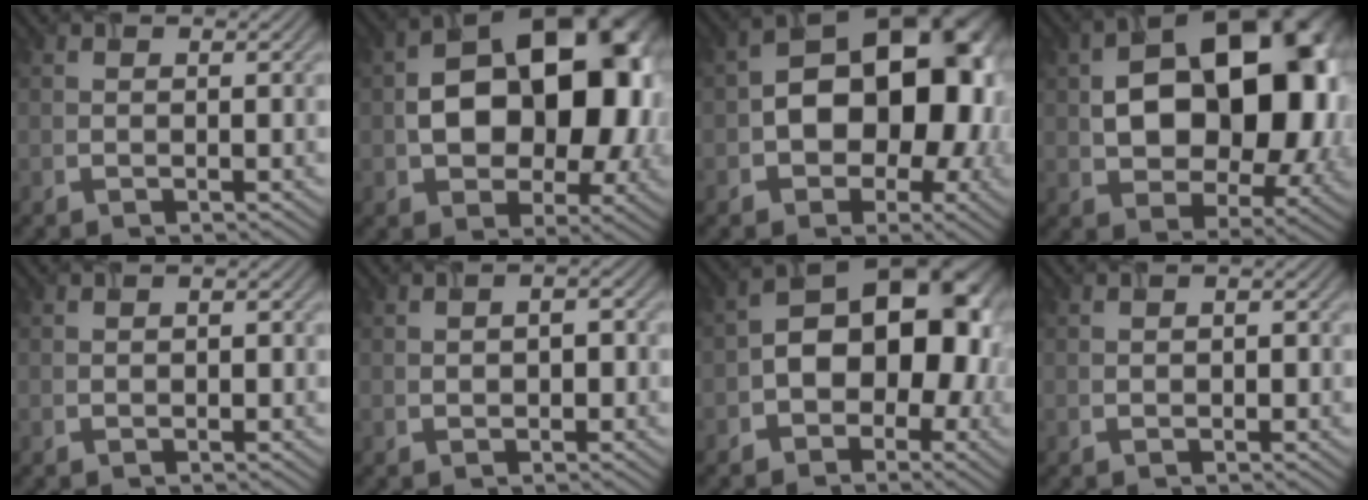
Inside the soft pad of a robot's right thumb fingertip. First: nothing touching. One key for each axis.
{"total": 15.2, "fx": 0.3, "fy": 10.3, "fz": 11.2, "tx": -0.140, "ty": 0.012, "tz": 0.006}
{"total": 15.0, "fx": -1.7, "fy": 10.1, "fz": 10.9, "tx": -0.120, "ty": 0.012, "tz": -0.034}
{"total": 16.8, "fx": 1.4, "fy": 11.2, "fz": 12.5, "tx": -0.179, "ty": -0.003, "tz": 0.036}
{"total": 0.7, "fx": -0.1, "fy": 0.5, "fz": 0.5, "tx": -0.003, "ty": 0.003, "tz": 0.002}
{"total": 2.2, "fx": -0.5, "fy": 1.5, "fz": 1.6, "tx": -0.022, "ty": 0.005, "tz": -0.006}
{"total": 12.0, "fx": -2.4, "fy": 8.0, "fz": 8.6, "tx": -0.091, "ty": 0.015, "tz": -0.052}
{"total": 1.0, "fx": -0.1, "fy": 0.7, "fz": 0.7, "tx": -0.005, "ty": 0.003, "tz": 0.002}